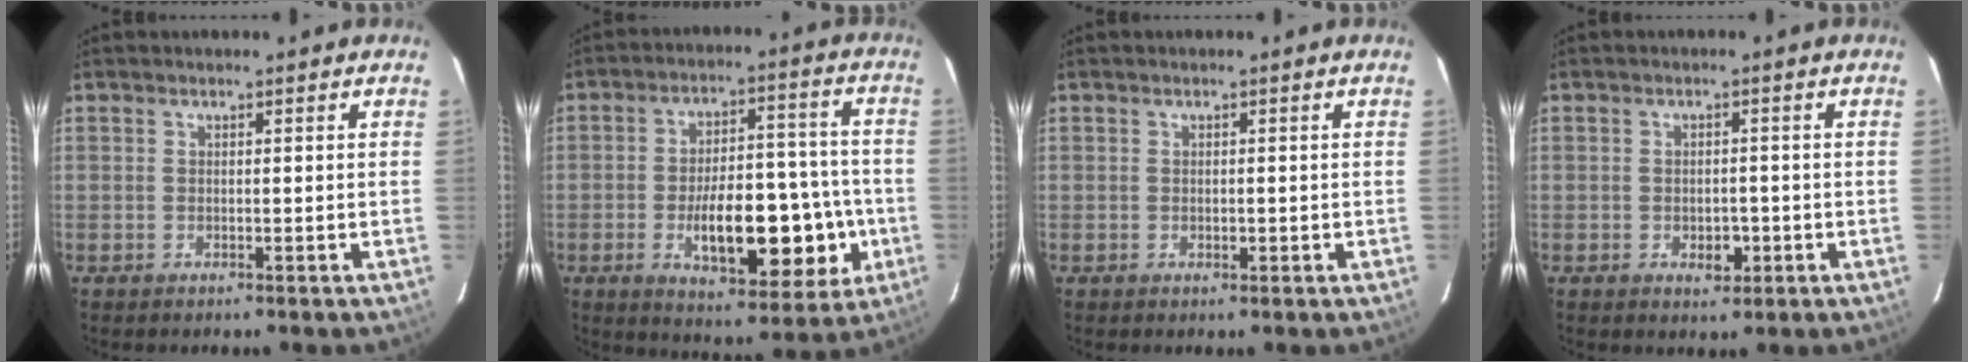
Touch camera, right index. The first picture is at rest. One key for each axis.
{"total": 16.7, "fx": -4.5, "fy": 6.6, "fz": 14.7, "tx": -0.211, "ty": 0.020, "tz": -0.057}
{"total": 0.8, "fx": -0.2, "fy": 0.4, "fz": 0.6, "tx": -0.009, "ty": 0.000, "tz": -0.001}
{"total": 2.9, "fx": -1.0, "fy": 1.7, "fz": 2.1, "tx": -0.028, "ty": 0.003, "tz": -0.009}